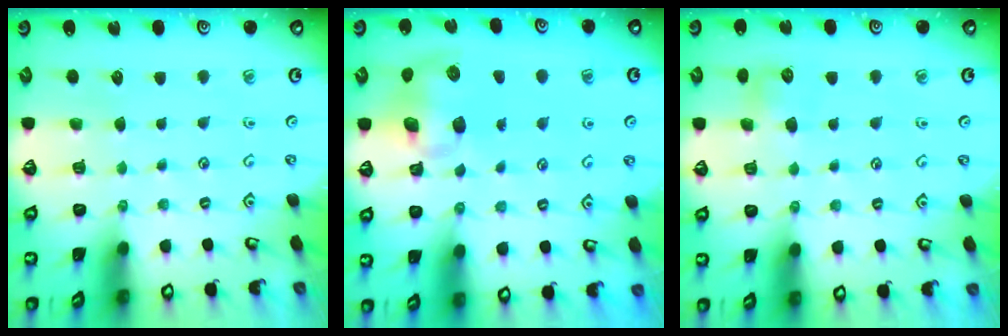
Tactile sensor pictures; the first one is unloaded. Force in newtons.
{"total": 7.7, "press": 7.6, "slide": 1.4}
{"total": 5.3, "press": 5.3, "slide": 0.6}